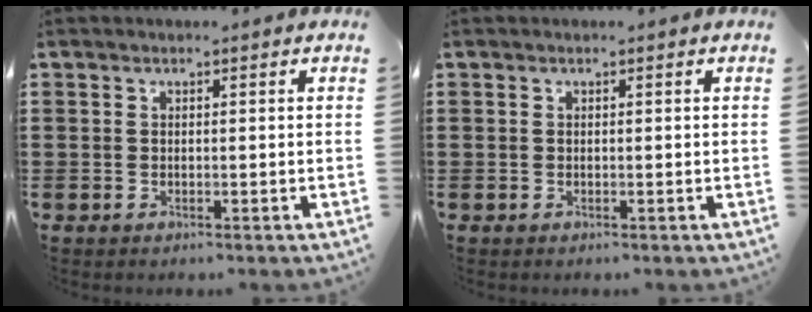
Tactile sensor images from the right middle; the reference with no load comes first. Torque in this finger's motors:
{"motor_torque": [-0.15, 0.12, -0.07, -0.01]}